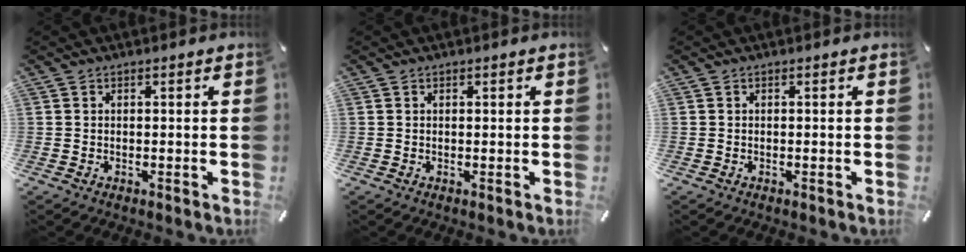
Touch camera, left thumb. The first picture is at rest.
{"total": 0.0}
{"total": 0.0}